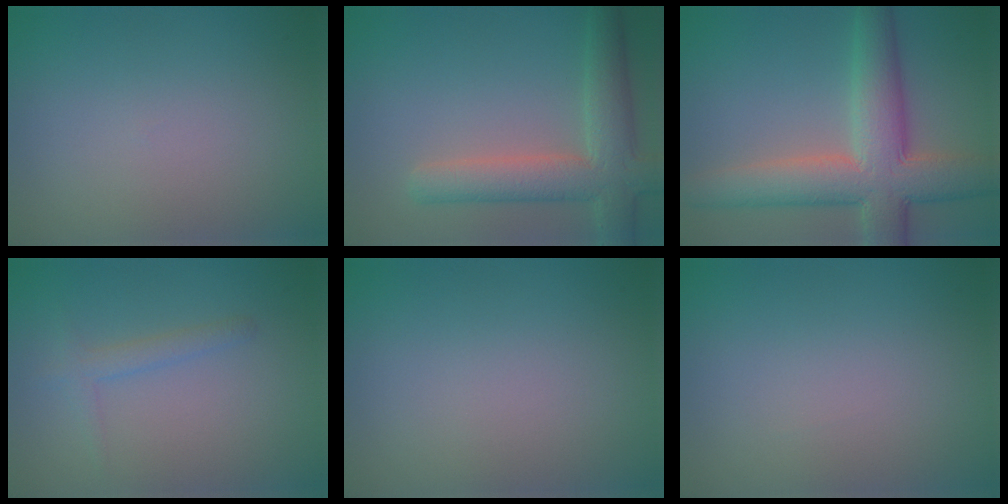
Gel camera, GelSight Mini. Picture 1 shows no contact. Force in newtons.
{"total": 6.0, "press": 6.0, "slide": 0.6}
{"total": 9.0, "press": 9.0, "slide": 0.4}
{"total": 1.6, "press": 1.6, "slide": 0.1}
{"total": 0.0}
{"total": 0.0}